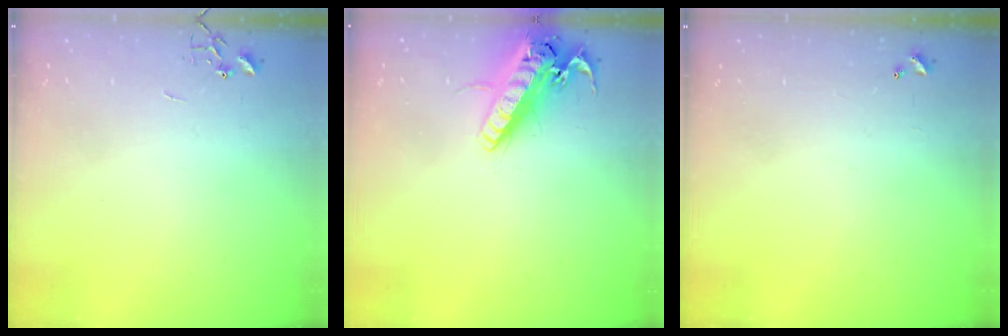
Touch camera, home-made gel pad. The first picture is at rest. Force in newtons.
{"total": 19.1, "press": 18.8, "slide": 3.3}
{"total": 0.0}